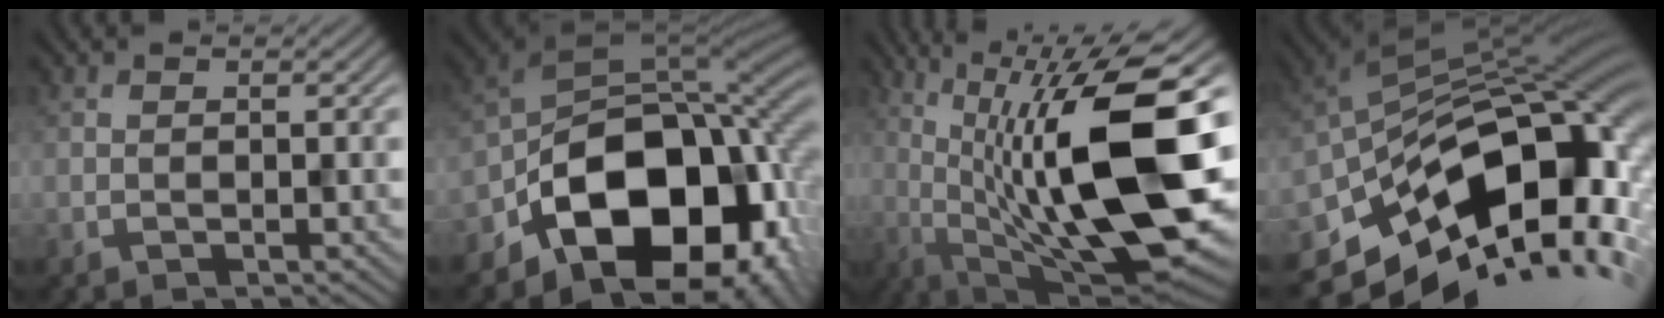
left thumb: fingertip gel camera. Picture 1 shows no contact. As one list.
[{"total": 17.3, "force": [-6.6, 11.4, 11.2], "torque": [-0.151, -0.022, -0.120]}, {"total": 19.3, "force": [1.5, 6.6, 18.1], "torque": [-0.286, 0.018, 0.033]}, {"total": 17.0, "force": [-6.5, 8.9, 12.9], "torque": [-0.223, -0.026, -0.100]}]